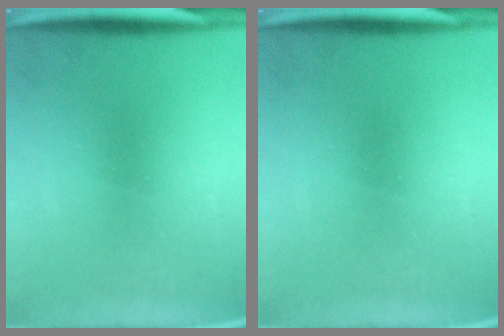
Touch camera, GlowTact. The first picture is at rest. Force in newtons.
{"total": 0.0}